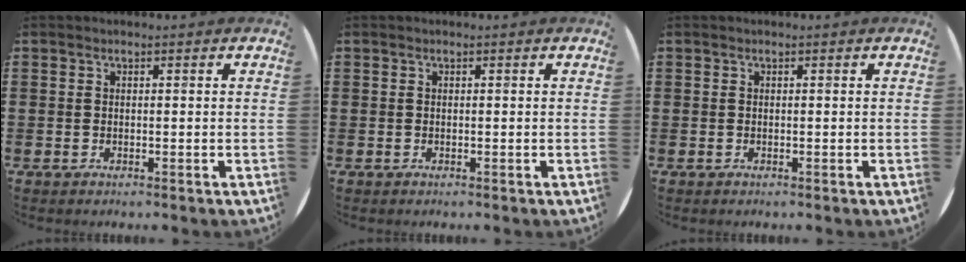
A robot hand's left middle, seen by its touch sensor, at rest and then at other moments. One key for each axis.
{"total": 0.0}
{"total": 0.0}